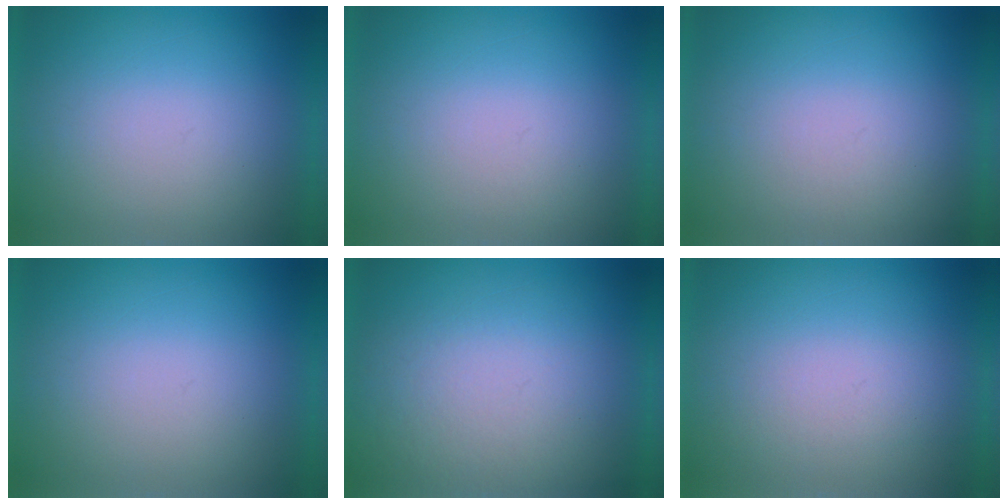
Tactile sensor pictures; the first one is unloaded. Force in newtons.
{"total": 1.1}
{"total": 1.2}
{"total": 0.0}
{"total": 5.0}
{"total": 1.4}